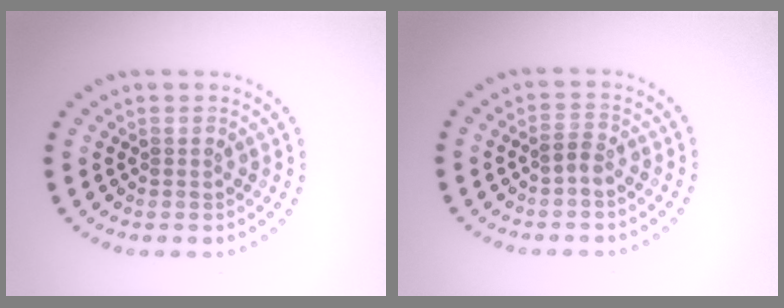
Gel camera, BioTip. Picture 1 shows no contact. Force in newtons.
{"total": 1.1, "press": 1.1, "slide": 0.4}